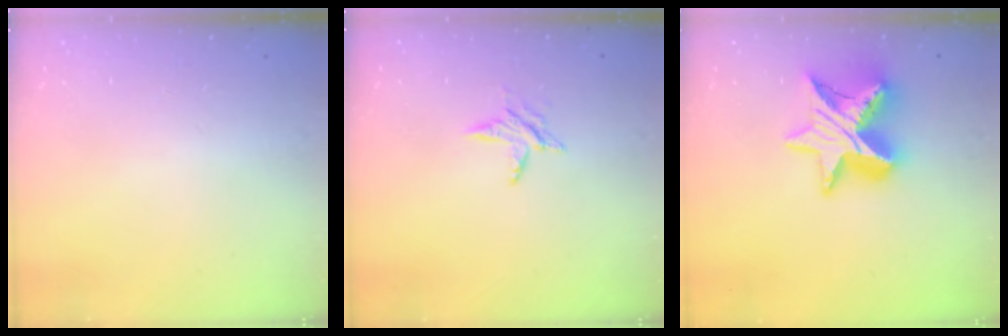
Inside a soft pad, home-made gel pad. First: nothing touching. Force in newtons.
{"total": 5.8, "press": 5.8, "slide": 0.5}
{"total": 15.7, "press": 15.6, "slide": 1.1}